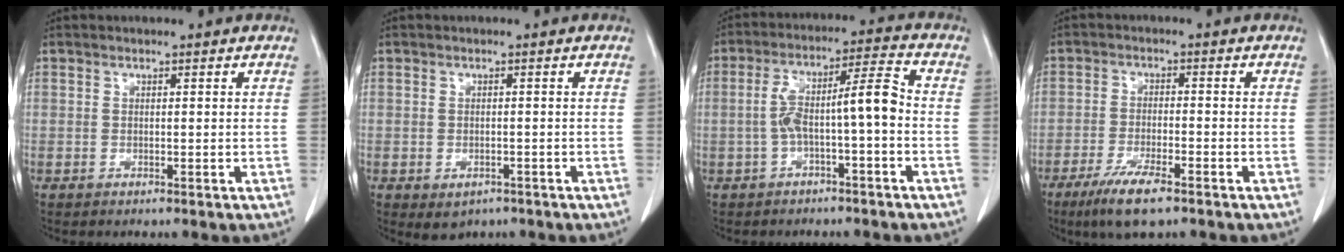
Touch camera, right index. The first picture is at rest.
{"total": 2.8, "force": [-1.5, 1.9, 1.3], "torque": [-0.011, 0.000, -0.007]}
{"total": 8.4, "force": [-1.5, 0.9, 8.2], "torque": [-0.148, 0.036, -0.025]}
{"total": 7.4, "force": [-5.0, 1.1, 5.4], "torque": [-0.104, -0.016, -0.084]}